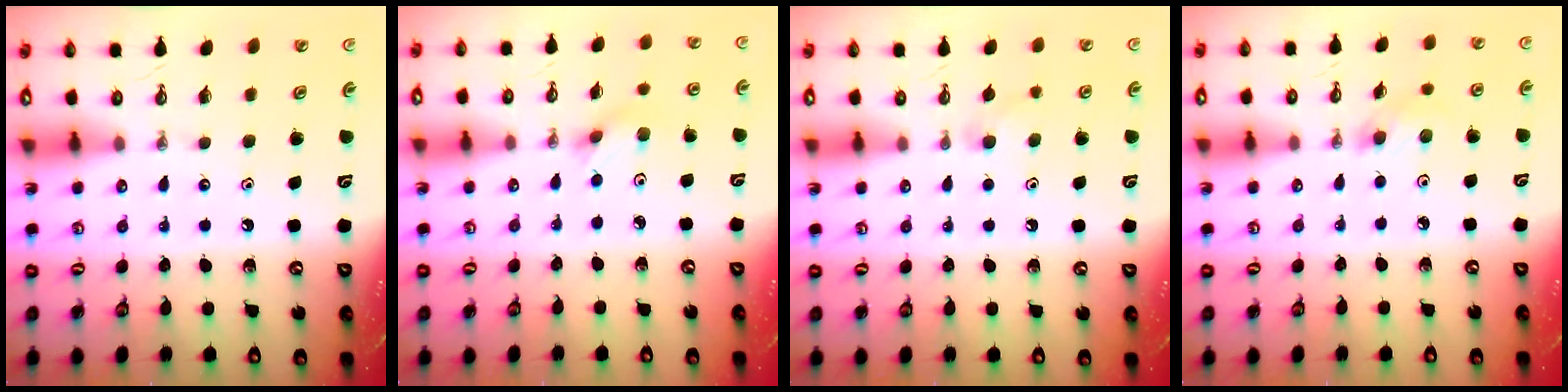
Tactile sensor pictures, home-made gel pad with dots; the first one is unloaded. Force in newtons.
{"total": 3.5, "press": 3.5, "slide": 0.6}
{"total": 4.3, "press": 4.1, "slide": 1.3}
{"total": 4.3, "press": 4.3, "slide": 0.7}